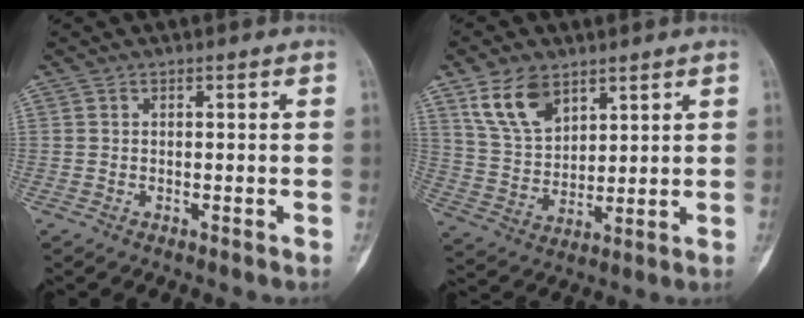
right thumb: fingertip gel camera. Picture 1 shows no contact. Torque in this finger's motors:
{"motor_torque": [-0.13, 0.83, 0.10, 0.06, 0.03]}